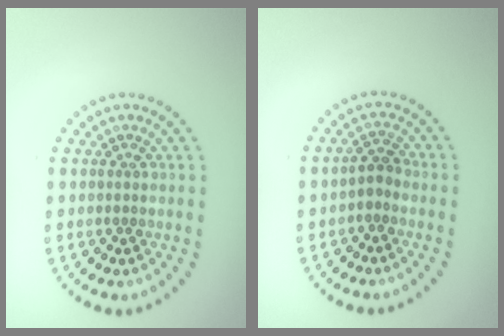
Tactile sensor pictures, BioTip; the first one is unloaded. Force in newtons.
{"total": 1.5, "press": 1.3, "slide": 0.8}